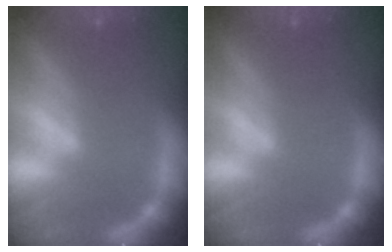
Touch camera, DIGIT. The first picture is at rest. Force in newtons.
{"total": 0.0}